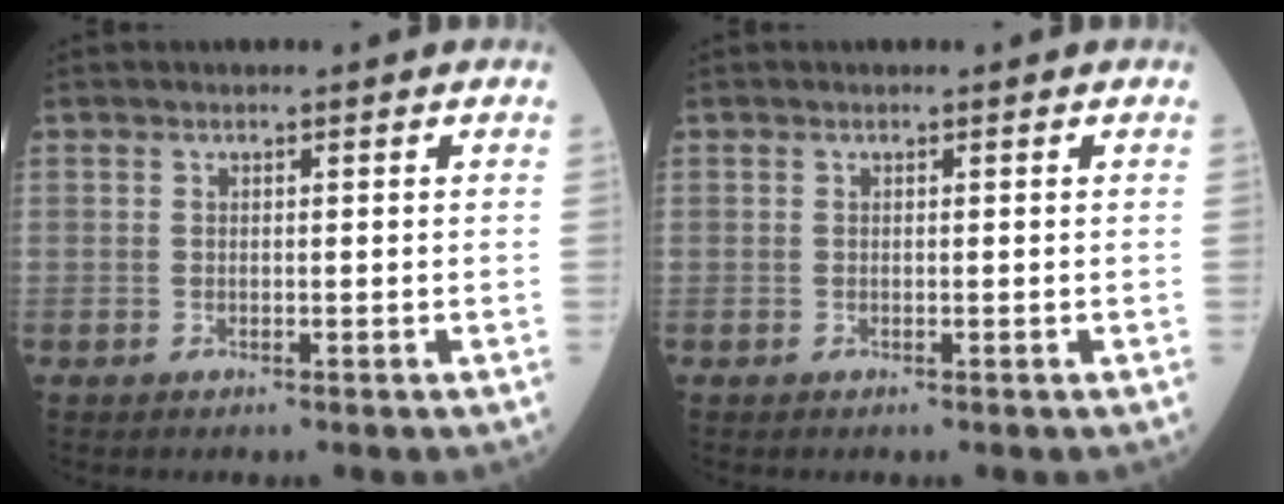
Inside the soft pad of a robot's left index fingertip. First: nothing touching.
{"total": 0.0}